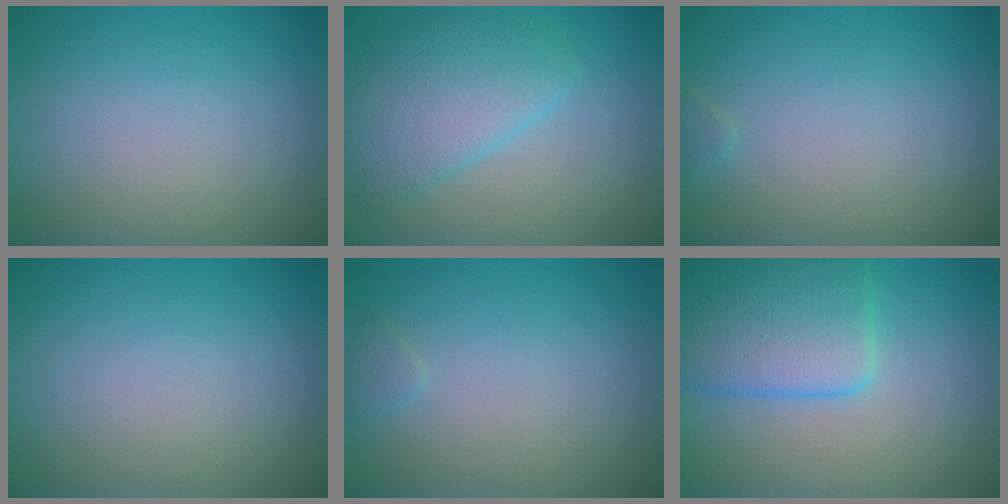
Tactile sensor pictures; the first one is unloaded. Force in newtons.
{"total": 5.0, "press": 5.0, "slide": 0.2}
{"total": 0.5, "press": 0.5, "slide": 0.1}
{"total": 0.0}
{"total": 0.6, "press": 0.6, "slide": 0.1}
{"total": 6.2, "press": 6.2, "slide": 0.2}